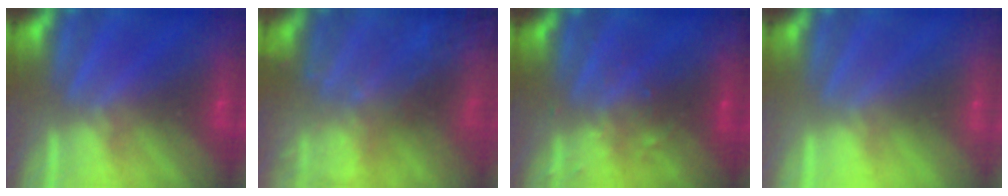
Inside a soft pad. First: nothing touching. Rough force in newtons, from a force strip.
{"total": 9.0}
{"total": 2.9}
{"total": 2.9}